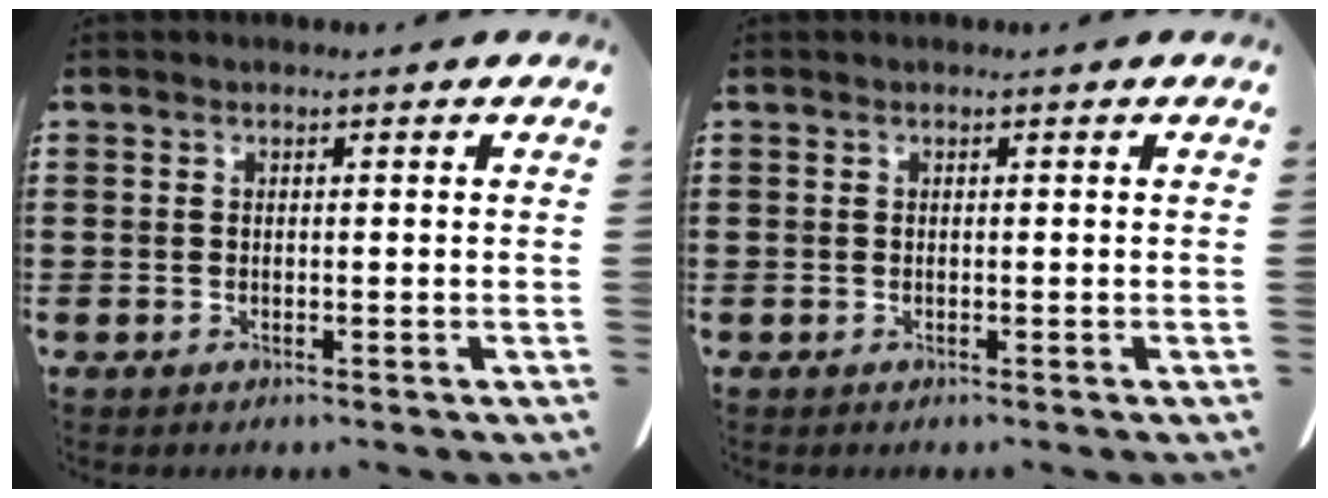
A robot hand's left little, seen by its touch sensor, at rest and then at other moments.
{"total": 0.0}